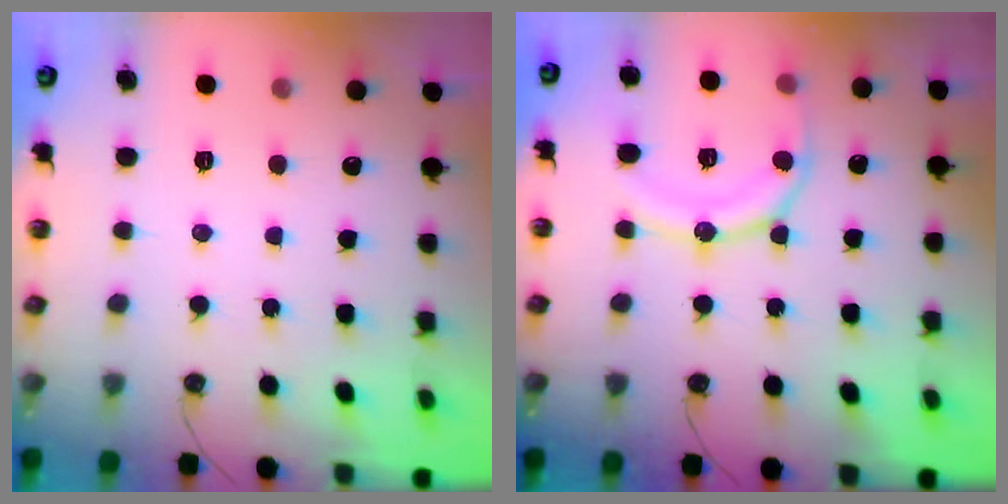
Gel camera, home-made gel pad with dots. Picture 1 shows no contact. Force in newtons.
{"total": 13.8, "press": 13.7, "slide": 1.6}